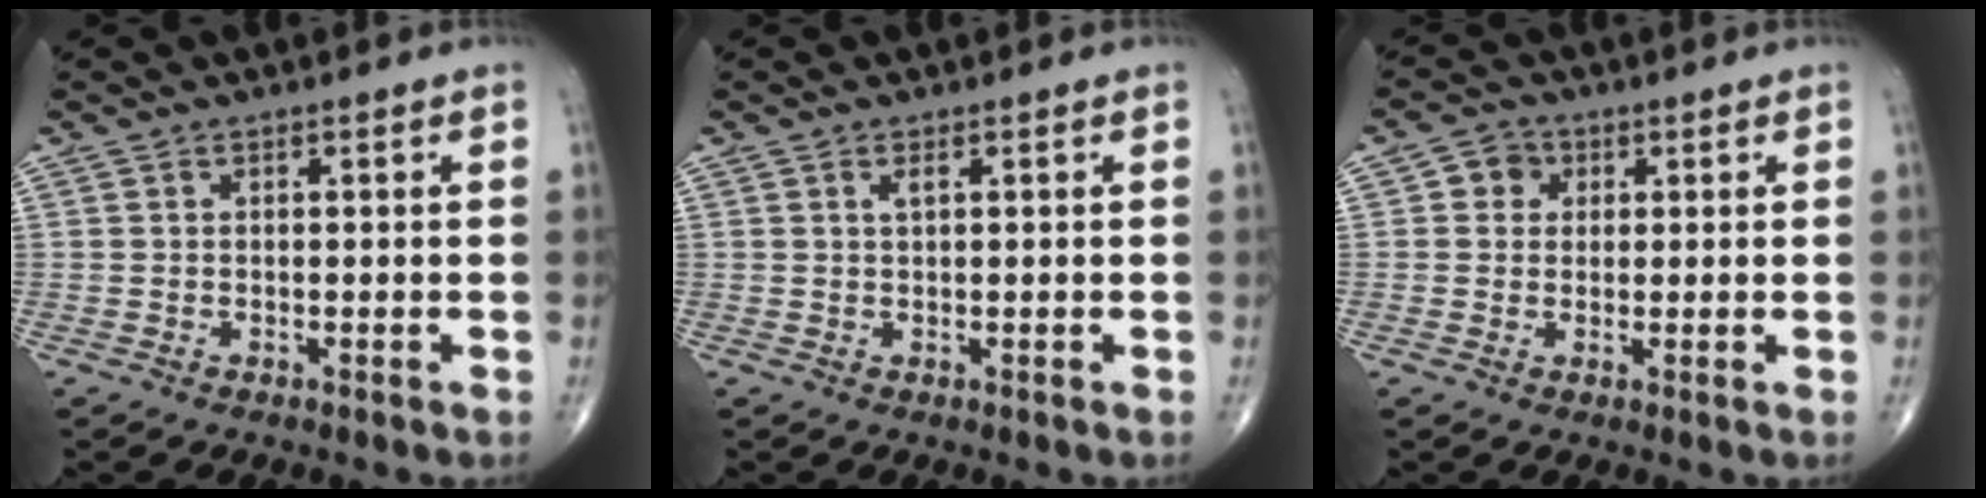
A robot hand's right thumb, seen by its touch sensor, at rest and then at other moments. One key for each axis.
{"total": 1.0, "fx": 0.4, "fy": 0.2, "fz": 0.9, "tx": -0.019, "ty": 0.002, "tz": 0.007}
{"total": 3.7, "fx": 1.0, "fy": 3.3, "fz": 1.3, "tx": 0.001, "ty": 0.003, "tz": 0.009}